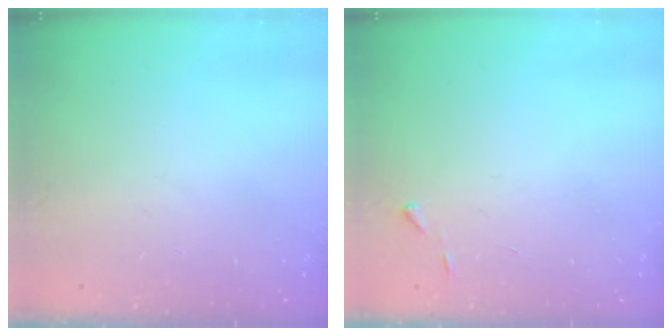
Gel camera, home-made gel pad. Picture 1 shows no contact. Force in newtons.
{"total": 2.7, "press": 2.7, "slide": 0.3}